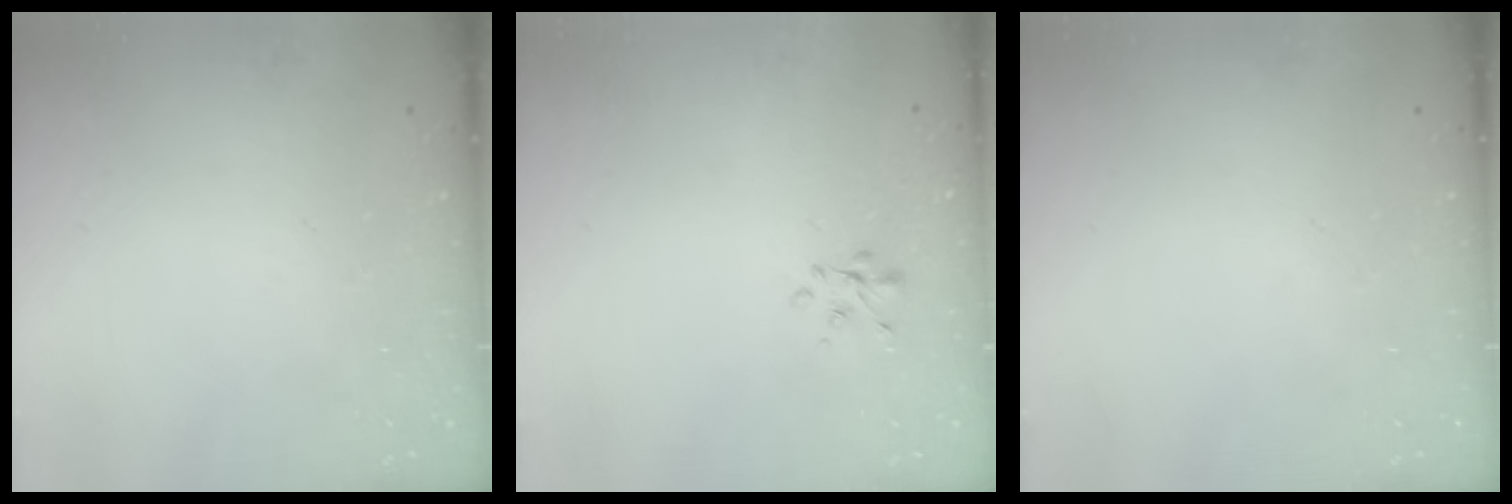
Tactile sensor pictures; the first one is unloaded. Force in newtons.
{"total": 2.2, "press": 2.1, "slide": 0.7}
{"total": 0.0}